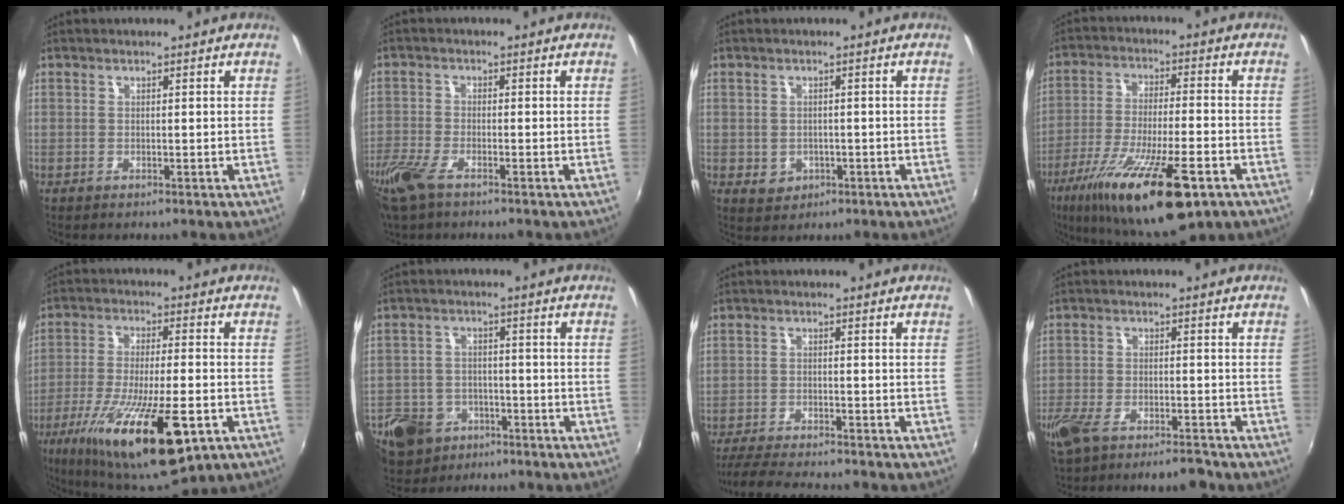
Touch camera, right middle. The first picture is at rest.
{"total": 8.0, "force": [-5.3, 2.9, 5.2], "torque": [-0.136, -0.023, -0.109]}
{"total": 3.3, "force": [-0.7, 2.9, 1.3], "torque": [-0.027, 0.000, -0.002]}
{"total": 21.0, "force": [-11.8, 4.9, 16.7], "torque": [-0.311, -0.060, -0.197]}
{"total": 22.7, "force": [-10.9, 6.1, 18.9], "torque": [-0.352, -0.068, -0.175]}
{"total": 16.1, "force": [-8.6, 11.8, 6.7], "torque": [-0.194, -0.002, -0.132]}
{"total": 9.0, "force": [-8.3, 0.5, 3.6], "torque": [-0.091, -0.019, -0.136]}
{"total": 9.7, "force": [-7.4, 3.4, 5.3], "torque": [-0.132, -0.021, -0.131]}